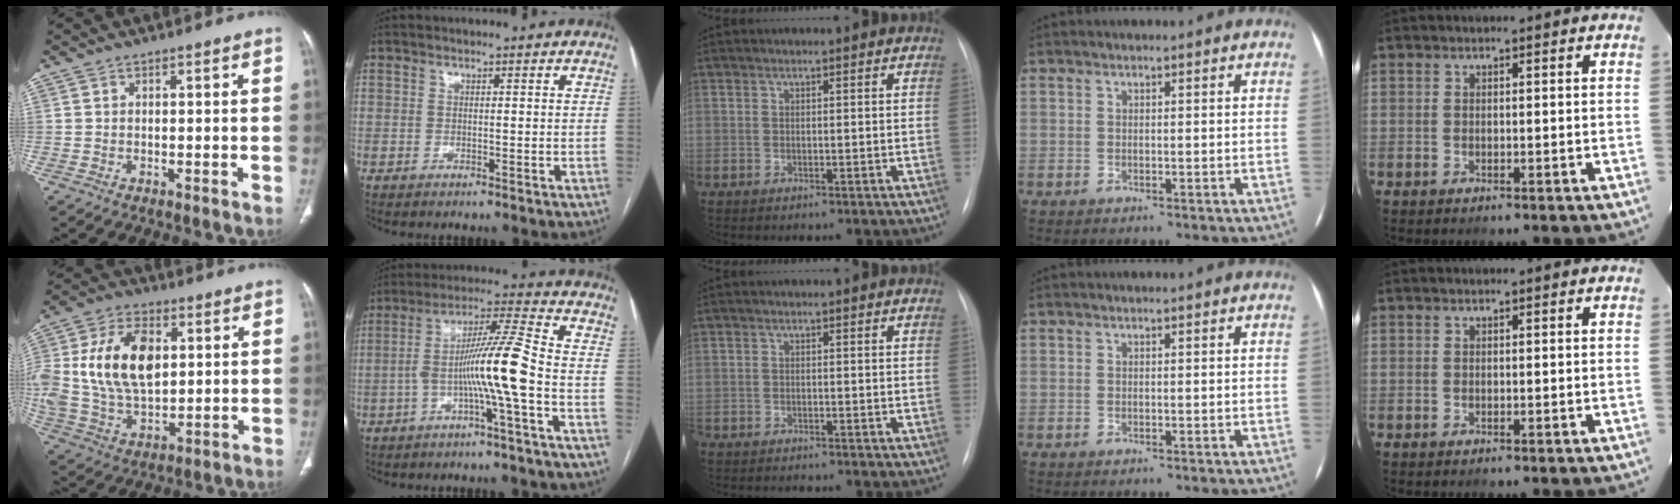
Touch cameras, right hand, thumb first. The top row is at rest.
{"thumb": {"total": 18.8, "force": [3.4, 11.6, 14.5], "torque": [-0.275, -0.003, 0.068]}, "index": {"total": 10.7, "force": [-2.9, -1.1, 10.2], "torque": [-0.186, 0.020, -0.057]}, "middle": {"total": 2.9, "force": [-2.8, 0.1, 0.8], "torque": [-0.009, -0.008, -0.043]}}